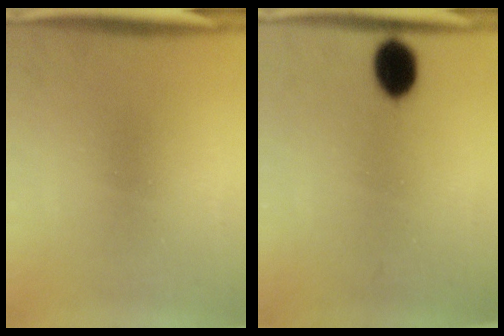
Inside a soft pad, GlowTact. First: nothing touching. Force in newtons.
{"total": 6.3}